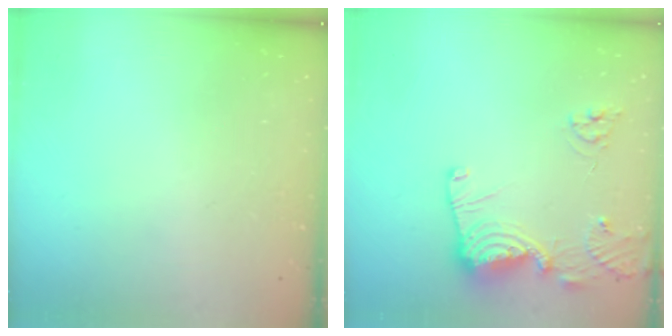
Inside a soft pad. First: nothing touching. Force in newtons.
{"total": 13.5, "press": 13.4, "slide": 1.4}